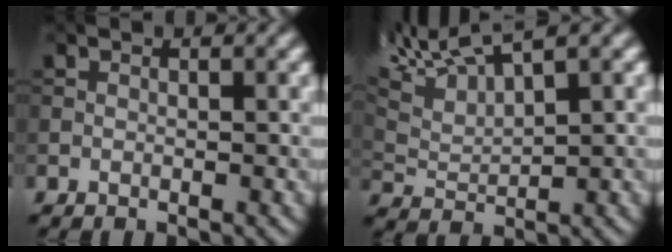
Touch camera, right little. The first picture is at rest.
{"total": 5.9, "force": [4.8, 0.8, 3.4], "torque": [-0.103, 0.011, 0.114]}